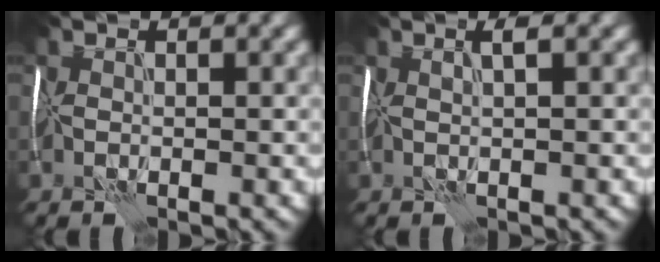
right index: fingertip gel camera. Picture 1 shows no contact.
{"total": 1.2, "force": [0.7, -0.4, 0.9], "torque": [-0.018, 0.004, 0.012]}